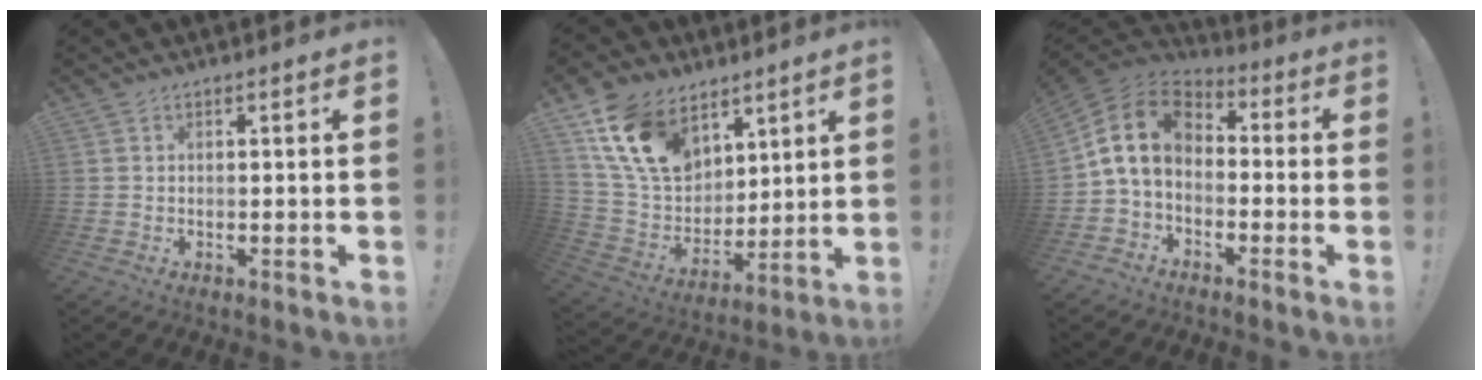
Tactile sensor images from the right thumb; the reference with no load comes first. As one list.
[{"total": 17.9, "force": [10.3, 11.7, 8.8], "torque": [-0.171, -0.044, 0.200]}, {"total": 12.8, "force": [0.9, 8.3, 9.8], "torque": [-0.186, 0.005, 0.018]}]